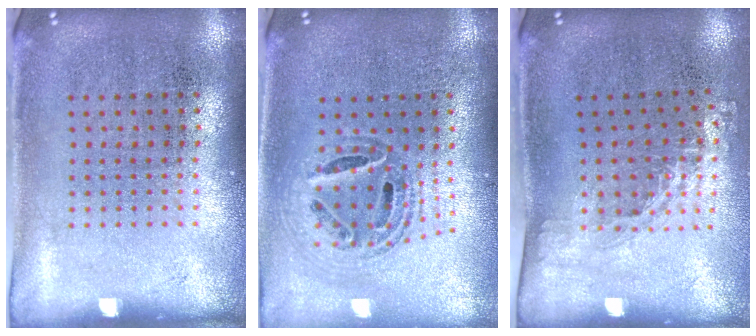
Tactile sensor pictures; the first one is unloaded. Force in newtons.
{"total": 0.9, "press": 0.9, "slide": 0.2}
{"total": 1.3, "press": 0.9, "slide": 0.9}